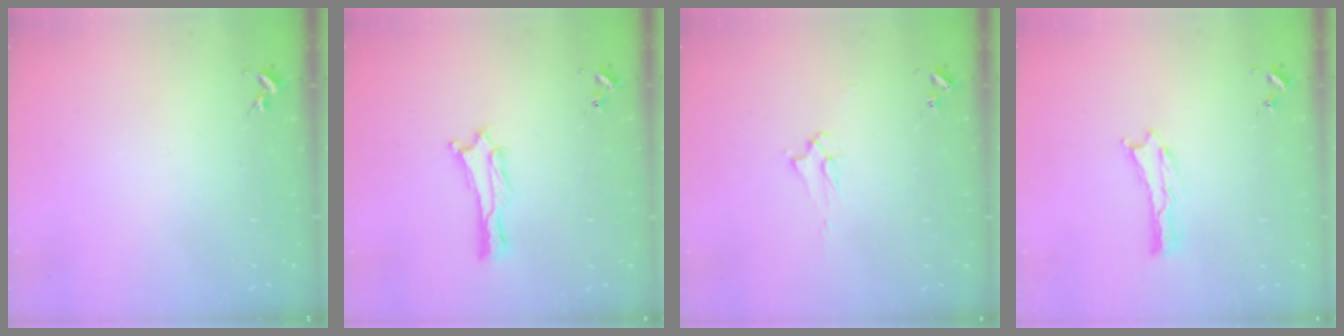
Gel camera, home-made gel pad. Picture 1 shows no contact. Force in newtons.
{"total": 0.0}
{"total": 1.9, "press": 1.9, "slide": 0.3}
{"total": 0.0}